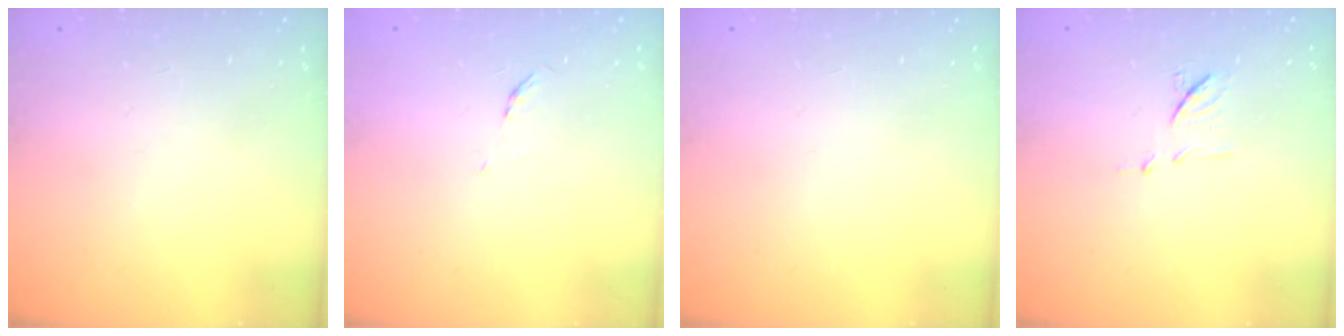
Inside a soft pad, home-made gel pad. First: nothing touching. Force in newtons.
{"total": 3.1, "press": 3.0, "slide": 0.5}
{"total": 0.0}
{"total": 7.0, "press": 7.0, "slide": 0.6}